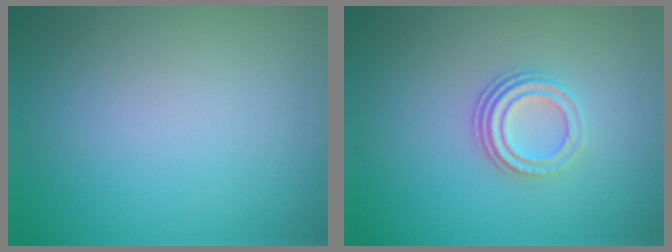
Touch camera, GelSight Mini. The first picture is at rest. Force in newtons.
{"total": 2.9, "press": 2.0, "slide": 2.0}